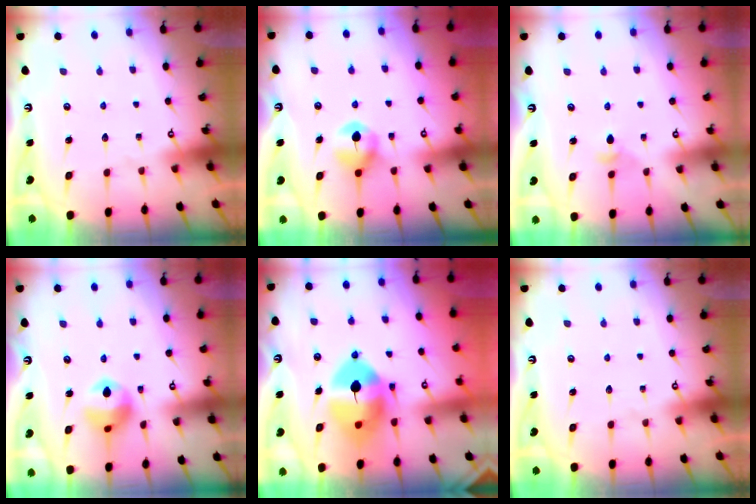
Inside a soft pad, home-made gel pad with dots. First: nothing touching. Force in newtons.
{"total": 6.6, "press": 6.6, "slide": 0.5}
{"total": 3.8, "press": 3.7, "slide": 0.8}
{"total": 11.2, "press": 11.2, "slide": 0.8}
{"total": 13.7, "press": 13.5, "slide": 2.1}
{"total": 0.0}